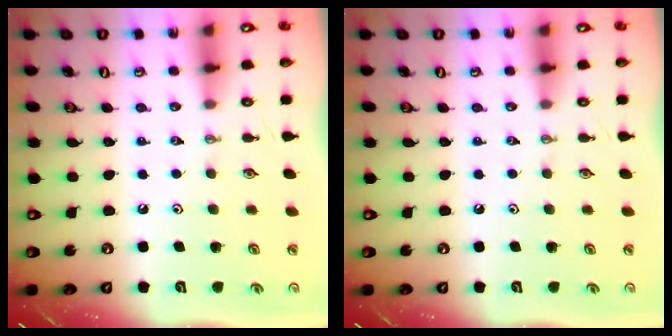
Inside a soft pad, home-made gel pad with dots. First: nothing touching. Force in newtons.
{"total": 0.0}